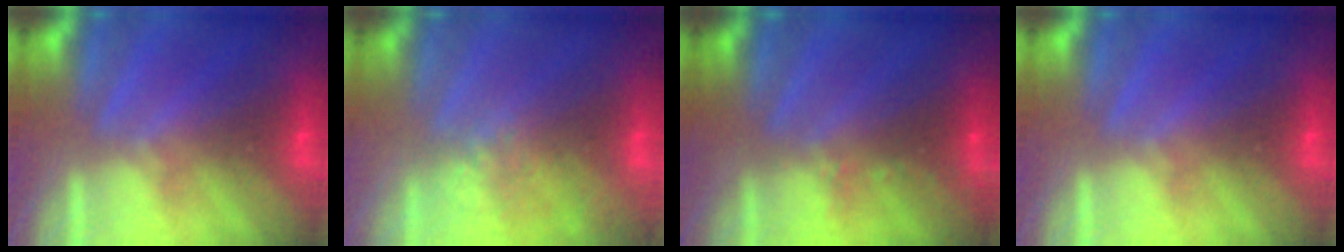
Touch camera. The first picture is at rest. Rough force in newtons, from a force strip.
{"total": 2.9}
{"total": 2.4}
{"total": 0.0}